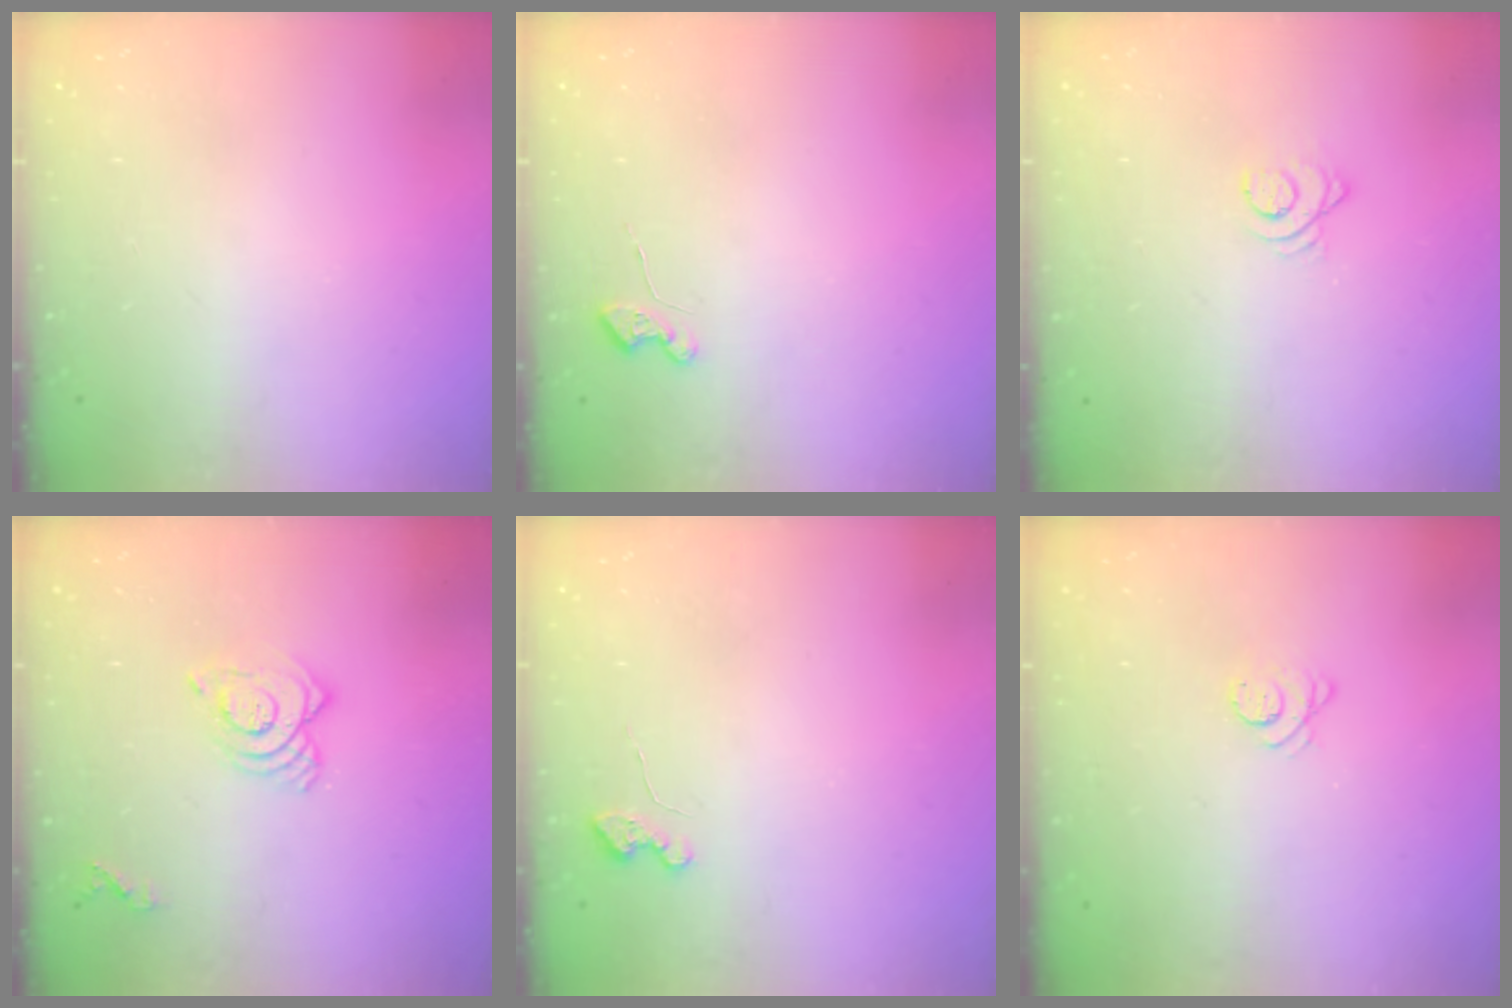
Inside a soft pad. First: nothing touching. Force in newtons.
{"total": 3.5, "press": 3.5, "slide": 0.4}
{"total": 2.7, "press": 2.7, "slide": 0.3}
{"total": 9.3, "press": 9.3, "slide": 0.8}
{"total": 3.6, "press": 3.5, "slide": 0.4}
{"total": 3.1, "press": 3.1, "slide": 0.3}